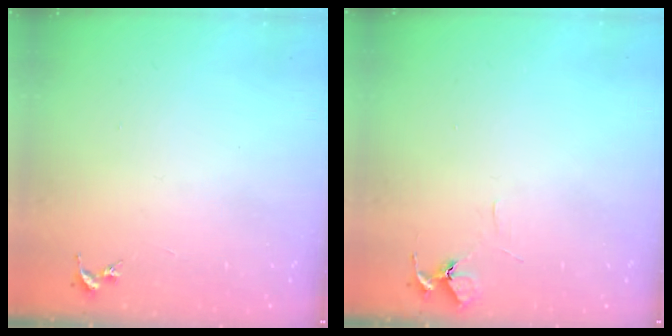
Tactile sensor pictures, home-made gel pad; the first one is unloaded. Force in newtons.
{"total": 5.8, "press": 5.8, "slide": 0.6}